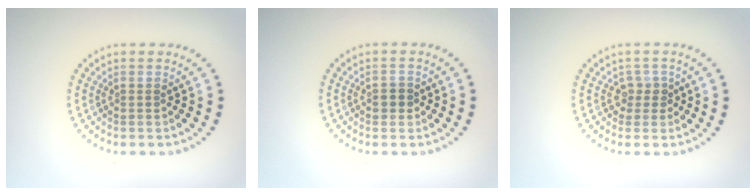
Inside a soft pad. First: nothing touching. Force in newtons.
{"total": 1.3, "press": 1.2, "slide": 0.3}
{"total": 1.5, "press": 1.1, "slide": 1.0}